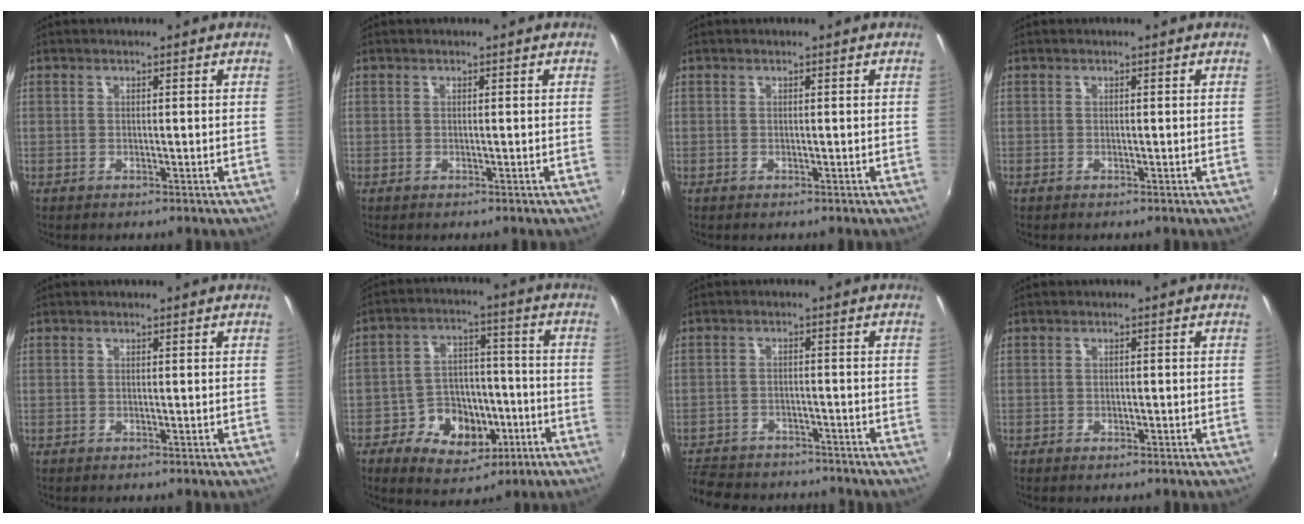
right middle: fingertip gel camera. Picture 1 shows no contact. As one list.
[{"total": 0.0}, {"total": 0.0}, {"total": 0.0}, {"total": 0.0}, {"total": 12.5, "force": [-5.6, 9.4, 6.0], "torque": [-0.127, 0.036, -0.070]}, {"total": 14.2, "force": [-12.1, 5.5, 4.8], "torque": [-0.128, 0.004, -0.182]}, {"total": 1.2, "force": [-0.9, 0.7, 0.5], "torque": [-0.011, -0.003, -0.015]}]